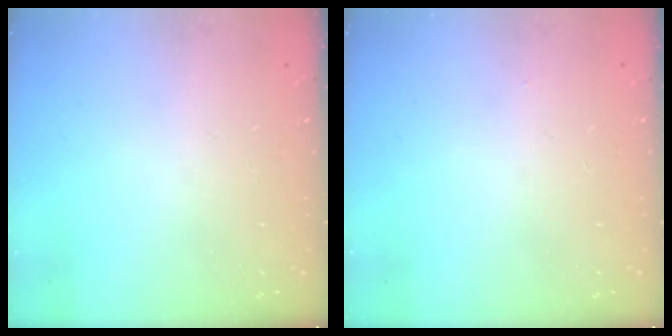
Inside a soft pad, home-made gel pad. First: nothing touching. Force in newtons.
{"total": 3.3, "press": 2.4, "slide": 2.2}